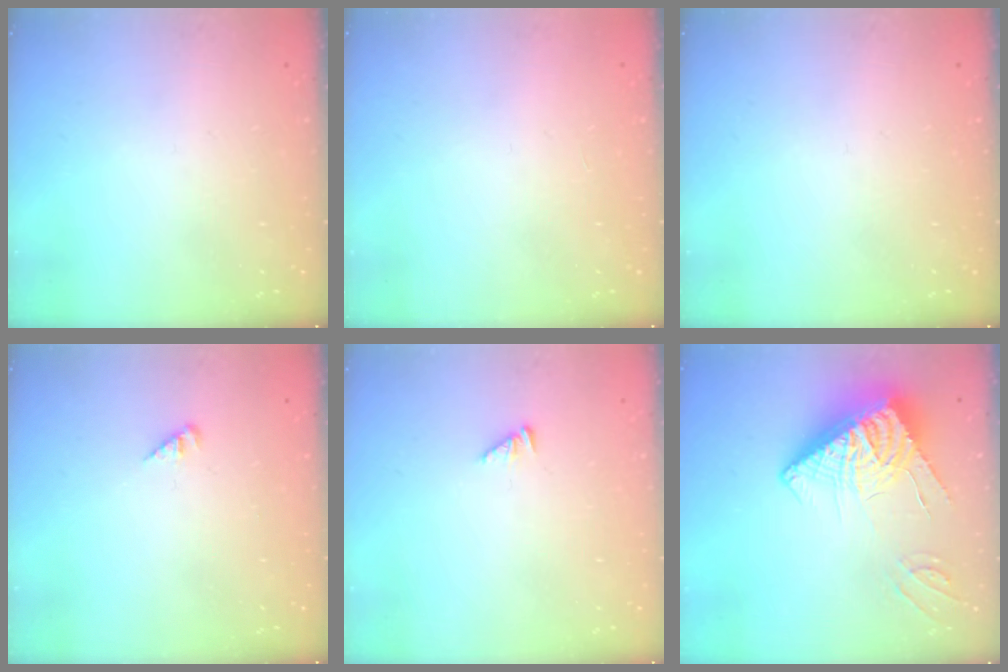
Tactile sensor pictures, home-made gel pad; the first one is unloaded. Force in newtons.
{"total": 0.0}
{"total": 0.0}
{"total": 3.0, "press": 2.9, "slide": 0.3}
{"total": 2.2, "press": 2.1, "slide": 0.4}
{"total": 13.5, "press": 13.3, "slide": 2.0}